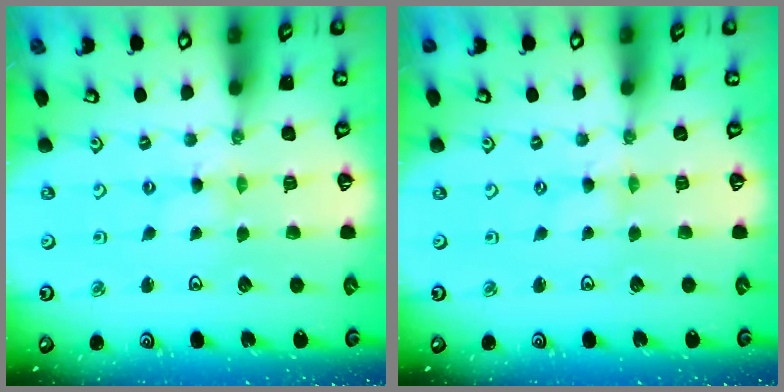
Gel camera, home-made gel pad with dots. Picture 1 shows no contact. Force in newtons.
{"total": 0.0}